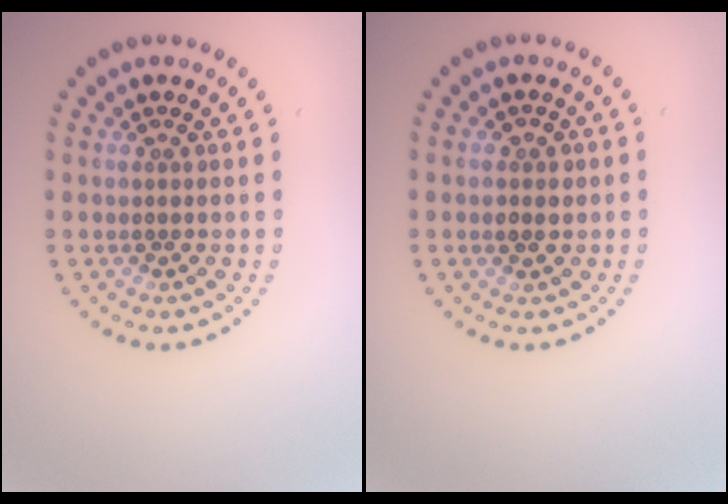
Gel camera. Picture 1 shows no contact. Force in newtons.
{"total": 1.5, "press": 1.5, "slide": 0.4}